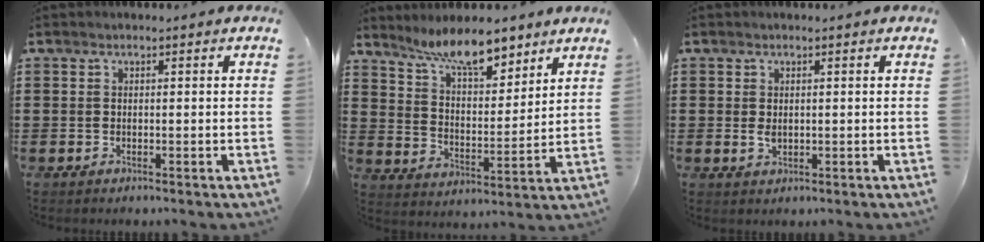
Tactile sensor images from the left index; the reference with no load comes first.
{"total": 8.9, "force": [7.4, 2.1, 4.3], "torque": [-0.099, -0.024, 0.135]}
{"total": 1.4, "force": [0.1, 0.9, 1.1], "torque": [-0.023, 0.004, 0.002]}